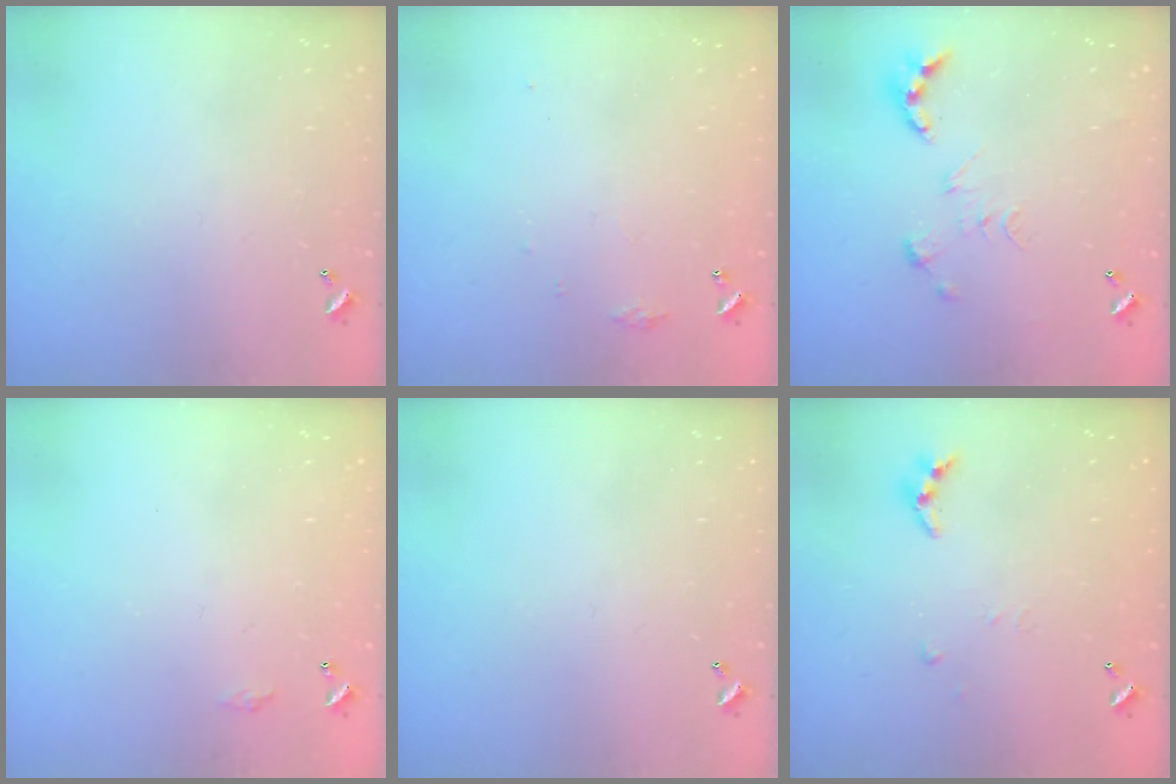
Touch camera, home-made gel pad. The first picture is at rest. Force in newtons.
{"total": 4.5, "press": 4.5, "slide": 0.5}
{"total": 0.0}
{"total": 2.8, "press": 2.8, "slide": 0.4}
{"total": 0.0}
{"total": 4.8, "press": 4.8, "slide": 0.6}